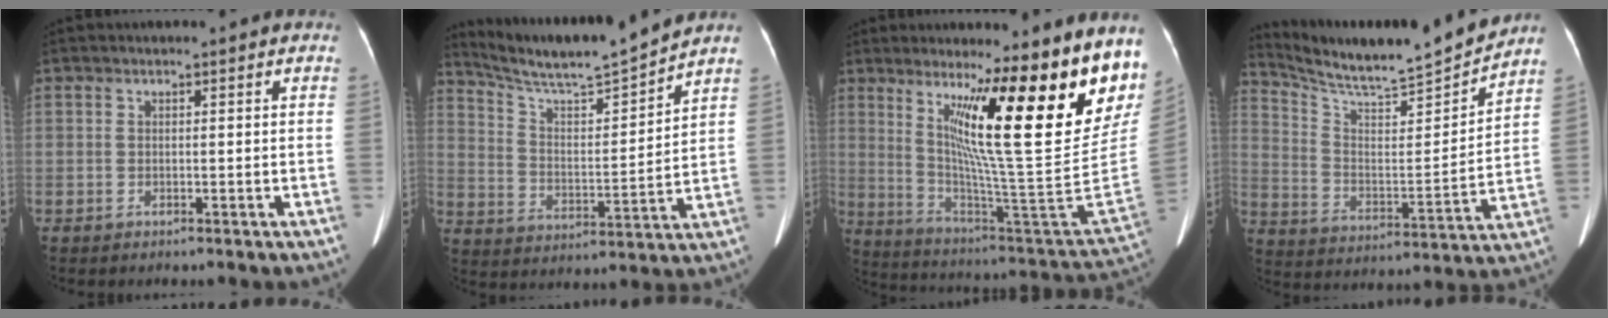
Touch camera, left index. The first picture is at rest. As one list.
[{"total": 13.3, "force": [12.6, -1.3, 4.1], "torque": [-0.084, -0.010, 0.219]}, {"total": 23.8, "force": [14.9, 0.5, 18.6], "torque": [-0.252, -0.050, 0.221]}, {"total": 17.7, "force": [16.6, -0.5, 6.2], "torque": [-0.119, -0.028, 0.266]}]